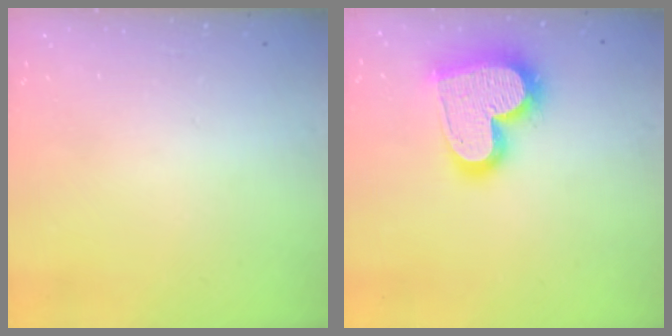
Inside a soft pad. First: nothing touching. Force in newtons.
{"total": 21.5, "press": 21.4, "slide": 1.5}